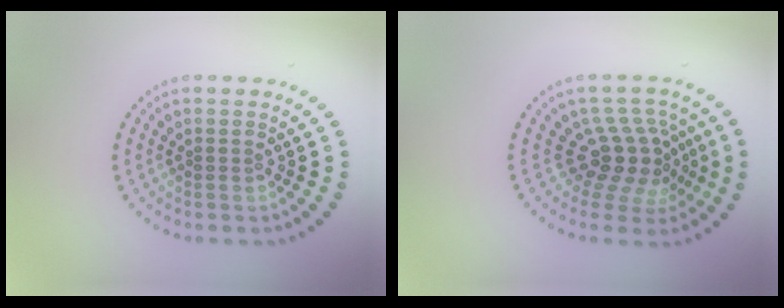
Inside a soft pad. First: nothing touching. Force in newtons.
{"total": 4.0, "press": 2.7, "slide": 2.9}